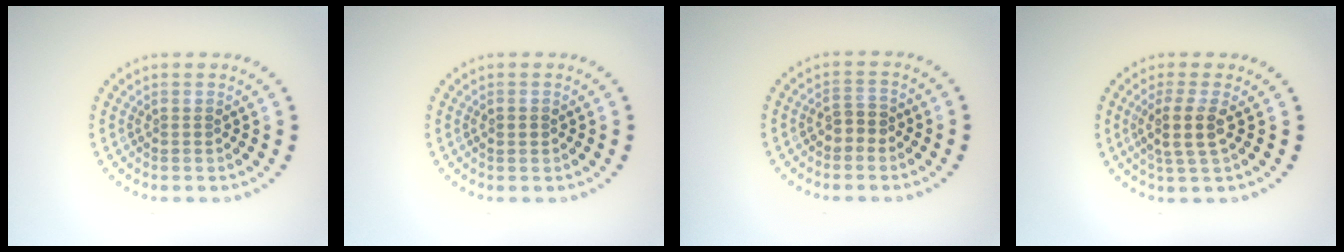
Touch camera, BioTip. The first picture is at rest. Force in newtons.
{"total": 1.1, "press": 1.1, "slide": 0.1}
{"total": 1.8, "press": 1.7, "slide": 0.6}
{"total": 2.8, "press": 2.4, "slide": 1.5}